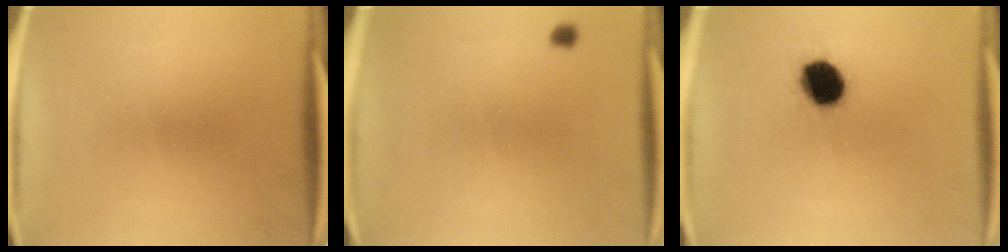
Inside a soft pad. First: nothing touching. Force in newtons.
{"total": 1.0}
{"total": 10.7}